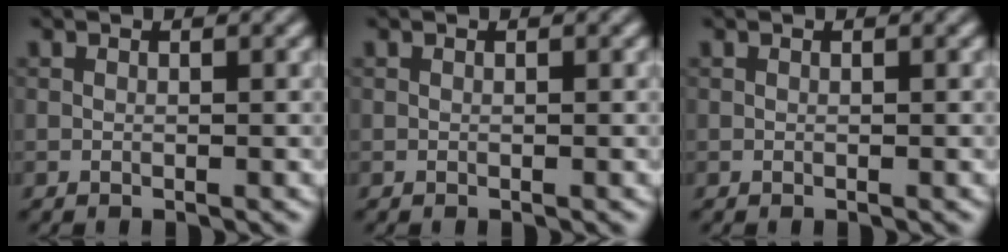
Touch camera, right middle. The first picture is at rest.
{"total": 0.0}
{"total": 0.0}